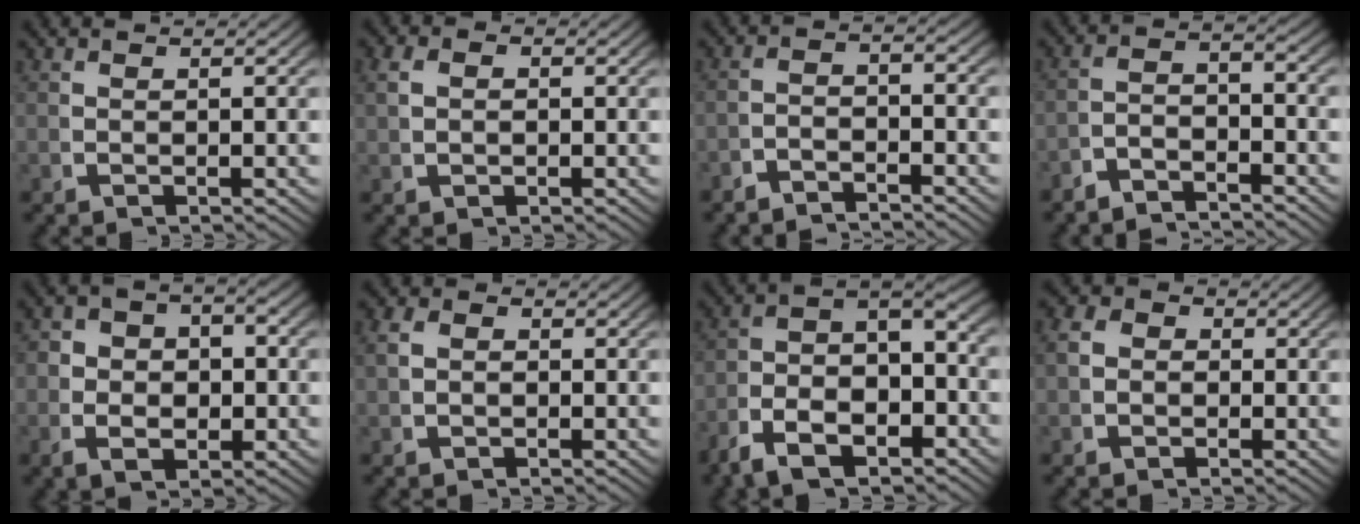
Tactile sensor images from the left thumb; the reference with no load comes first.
{"total": 2.0, "force": [0.3, 1.6, 1.2], "torque": [-0.026, 0.000, 0.008]}
{"total": 2.8, "force": [-2.6, 0.6, 0.7], "torque": [-0.007, -0.008, -0.050]}
{"total": 3.3, "force": [-2.7, 1.1, 1.5], "torque": [-0.025, -0.012, -0.050]}
{"total": 4.3, "force": [-0.6, 3.1, 3.0], "torque": [-0.048, -0.014, -0.005]}
{"total": 2.1, "force": [0.1, 1.8, 1.2], "torque": [-0.027, -0.004, 0.004]}
{"total": 10.5, "force": [-1.8, 7.0, 7.7], "torque": [-0.127, -0.013, -0.038]}
{"total": 2.9, "force": [0.0, 2.6, 1.3], "torque": [-0.025, -0.004, -0.004]}